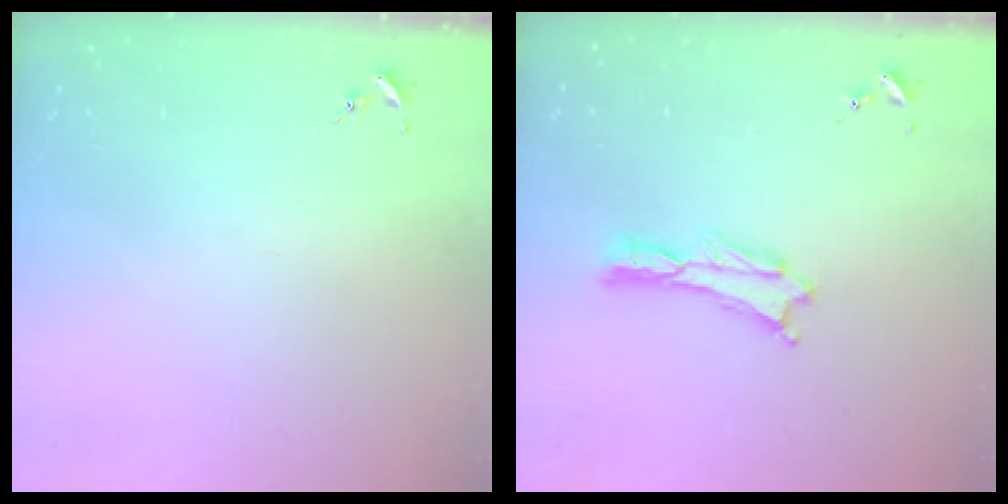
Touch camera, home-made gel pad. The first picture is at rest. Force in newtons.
{"total": 0.0}